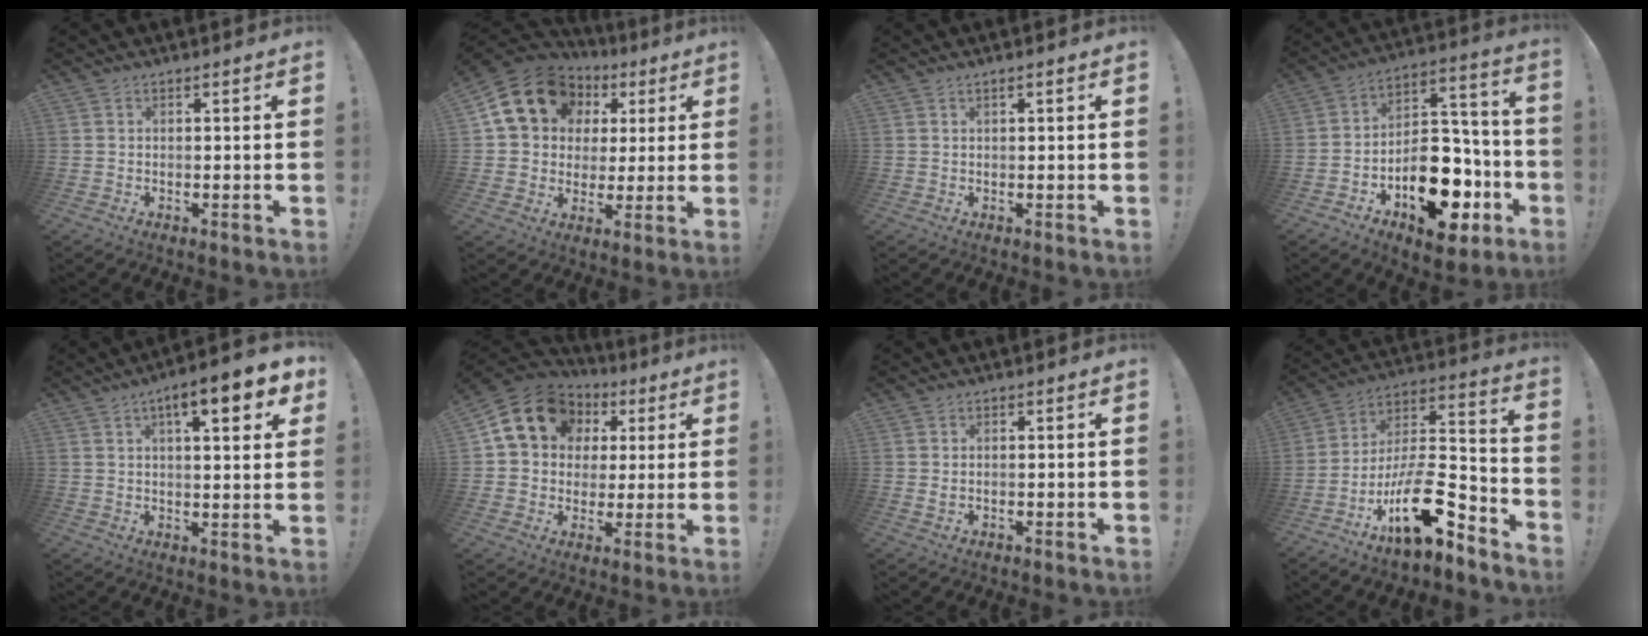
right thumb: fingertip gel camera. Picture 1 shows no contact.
{"total": 17.1, "force": [6.5, 13.6, 7.9], "torque": [-0.117, -0.022, 0.136]}
{"total": 1.0, "force": [0.5, 0.0, 0.9], "torque": [-0.010, -0.003, 0.007]}
{"total": 19.4, "force": [-9.1, 11.7, 12.5], "torque": [-0.153, 0.076, -0.132]}
{"total": 10.4, "force": [4.6, 2.7, 9.0], "torque": [-0.114, -0.019, 0.069]}
{"total": 16.2, "force": [5.9, 13.0, 7.5], "torque": [-0.114, -0.014, 0.123]}
{"total": 0.8, "force": [0.5, 0.5, 0.5], "torque": [-0.003, 0.001, 0.006]}
{"total": 20.1, "force": [-9.2, 8.0, 16.0], "torque": [-0.263, 0.051, -0.150]}